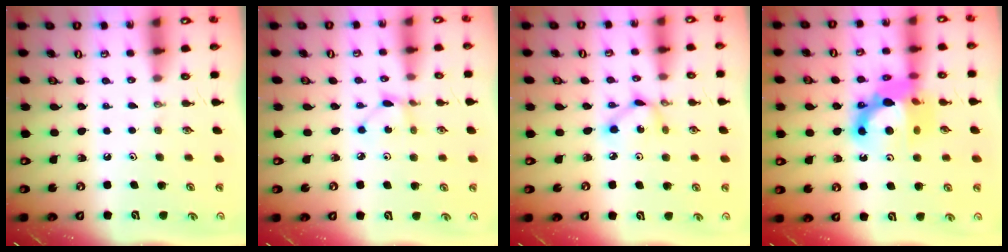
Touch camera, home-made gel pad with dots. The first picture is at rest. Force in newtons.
{"total": 2.1, "press": 2.1, "slide": 0.2}
{"total": 4.9, "press": 4.9, "slide": 0.2}
{"total": 14.7, "press": 14.6, "slide": 1.6}